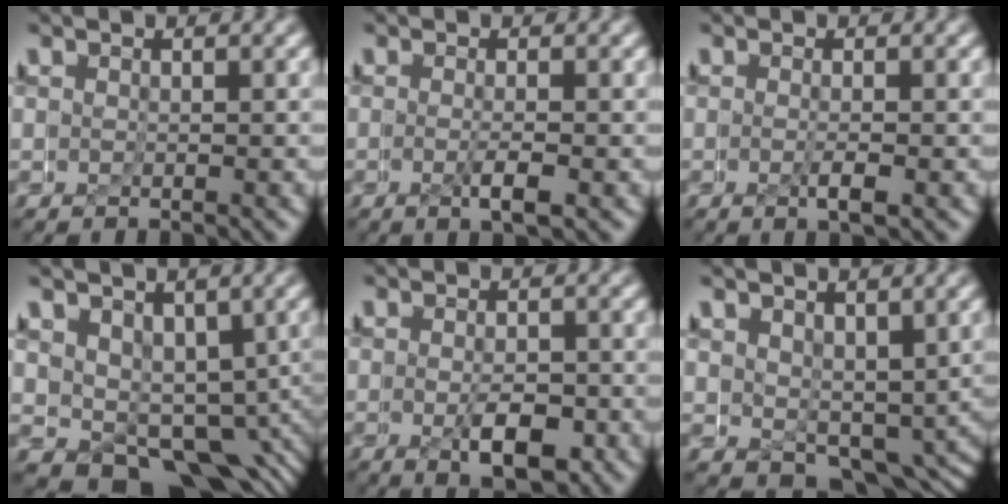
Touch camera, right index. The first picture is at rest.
{"total": 1.3, "force": [-0.7, -0.1, 1.1], "torque": [-0.014, -0.006, -0.012]}
{"total": 1.0, "force": [-0.5, -0.1, 0.8], "torque": [-0.011, -0.007, -0.007]}
{"total": 8.9, "force": [-3.9, 6.5, 4.6], "torque": [-0.089, -0.036, -0.063]}
{"total": 3.4, "force": [-1.4, 1.4, 2.8], "torque": [-0.035, -0.013, -0.020]}
{"total": 4.0, "force": [-2.1, 2.8, 2.0], "torque": [-0.042, -0.027, -0.023]}